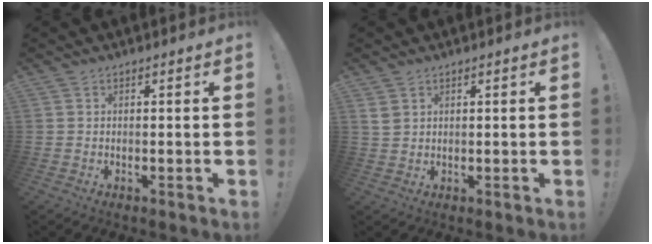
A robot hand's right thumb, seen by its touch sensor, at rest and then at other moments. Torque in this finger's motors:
{"motor_torque": [0.15, 0.99, 0.23, 0.51, 0.16]}